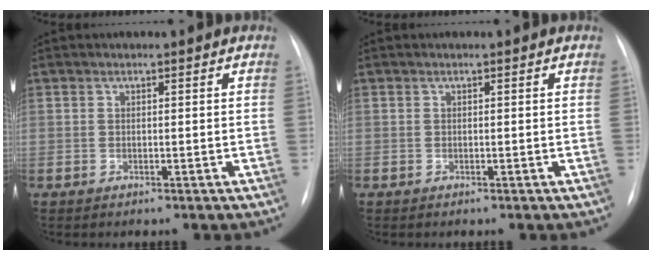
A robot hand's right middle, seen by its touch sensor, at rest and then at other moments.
{"total": 0.0}